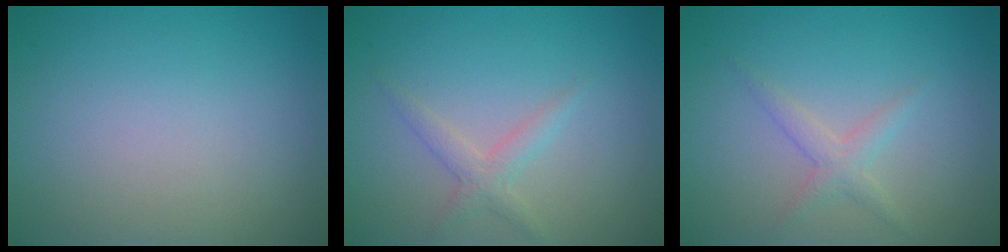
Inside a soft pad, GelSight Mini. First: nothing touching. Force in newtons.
{"total": 1.8, "press": 1.8, "slide": 0.1}
{"total": 1.7, "press": 1.7, "slide": 0.1}